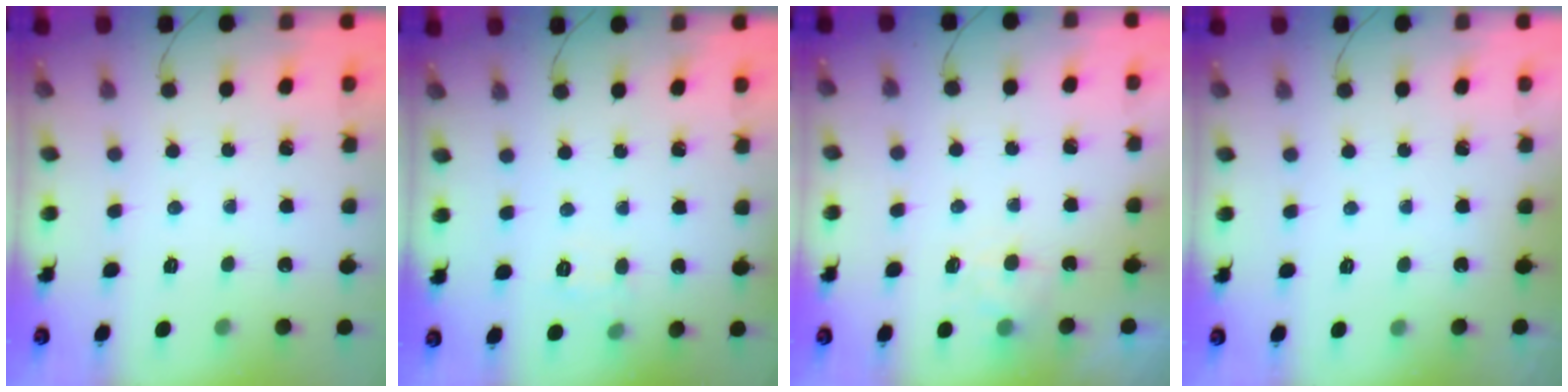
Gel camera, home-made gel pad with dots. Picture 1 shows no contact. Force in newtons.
{"total": 6.4, "press": 6.2, "slide": 1.4}
{"total": 2.9, "press": 2.5, "slide": 1.5}
{"total": 1.9, "press": 1.9, "slide": 0.3}